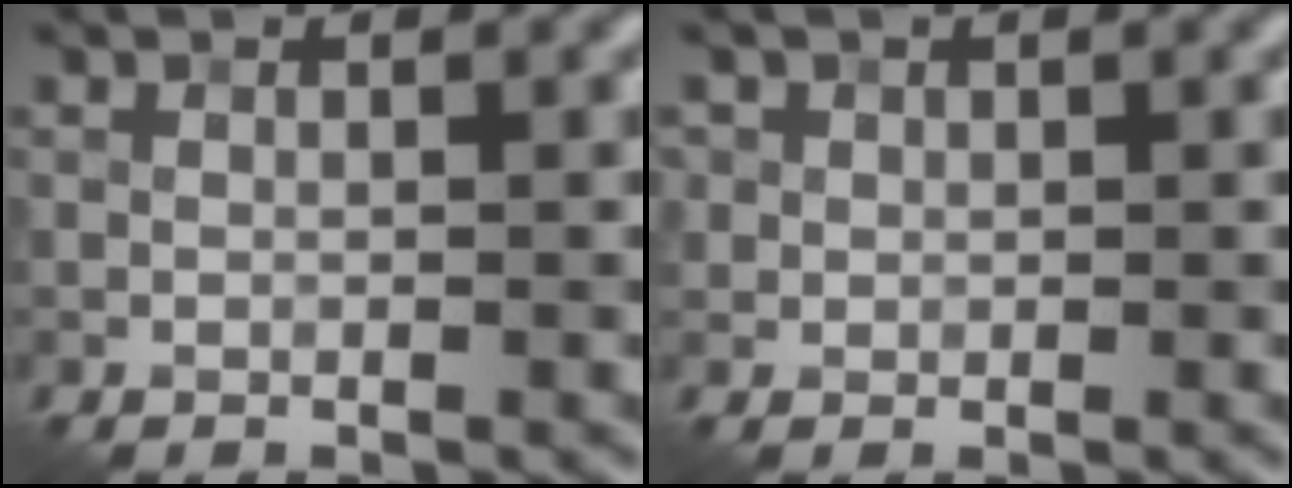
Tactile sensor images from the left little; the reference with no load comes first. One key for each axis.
{"total": 1.4, "fx": 0.6, "fy": 1.3, "fz": 0.1, "tx": 0.000, "ty": 0.005, "tz": -0.001}